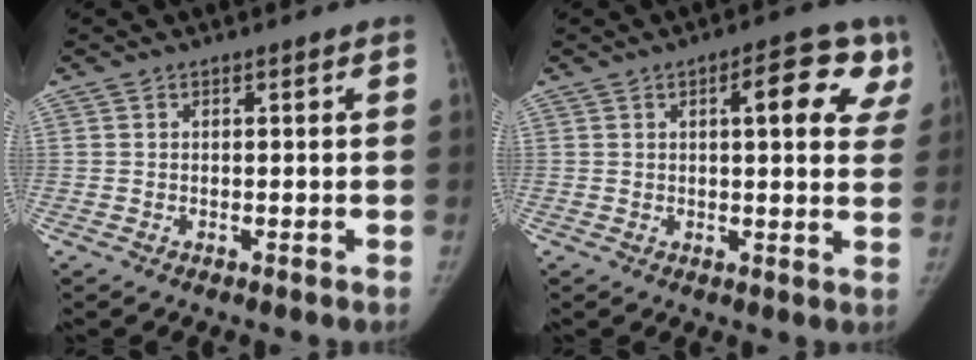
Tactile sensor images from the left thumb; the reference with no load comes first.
{"total": 11.5, "force": [4.7, 4.1, 9.6], "torque": [-0.080, -0.004, 0.049]}